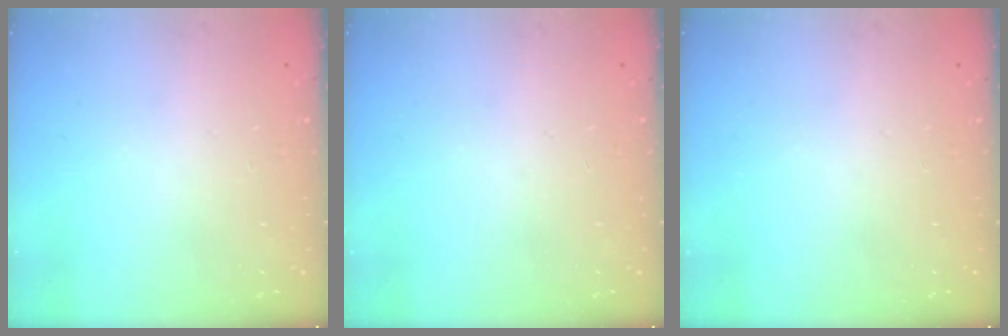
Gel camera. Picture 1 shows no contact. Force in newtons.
{"total": 0.0}
{"total": 0.0}